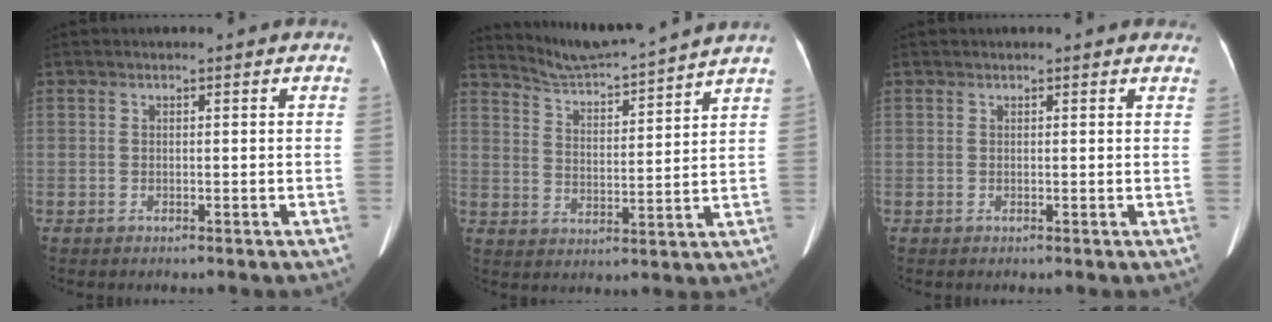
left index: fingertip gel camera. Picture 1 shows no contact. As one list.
[{"total": 11.2, "force": [10.7, -1.5, 2.7], "torque": [-0.059, 0.002, 0.173]}, {"total": 2.6, "force": [2.3, 0.9, 0.7], "torque": [-0.002, 0.015, 0.016]}]